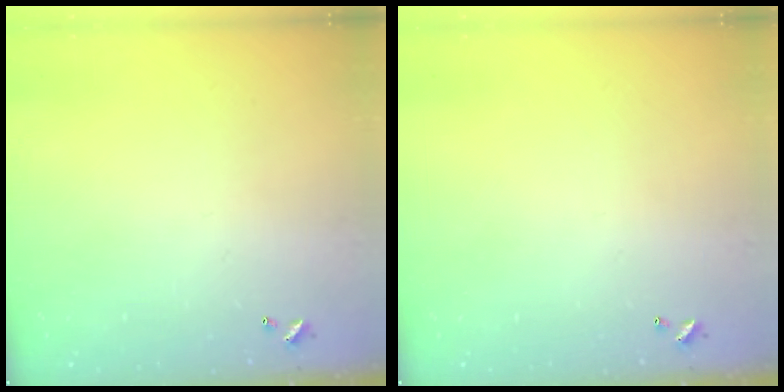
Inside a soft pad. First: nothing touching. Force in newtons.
{"total": 0.0}